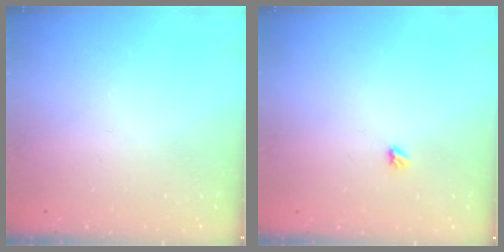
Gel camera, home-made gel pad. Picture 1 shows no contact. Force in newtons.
{"total": 2.9, "press": 2.9, "slide": 0.5}